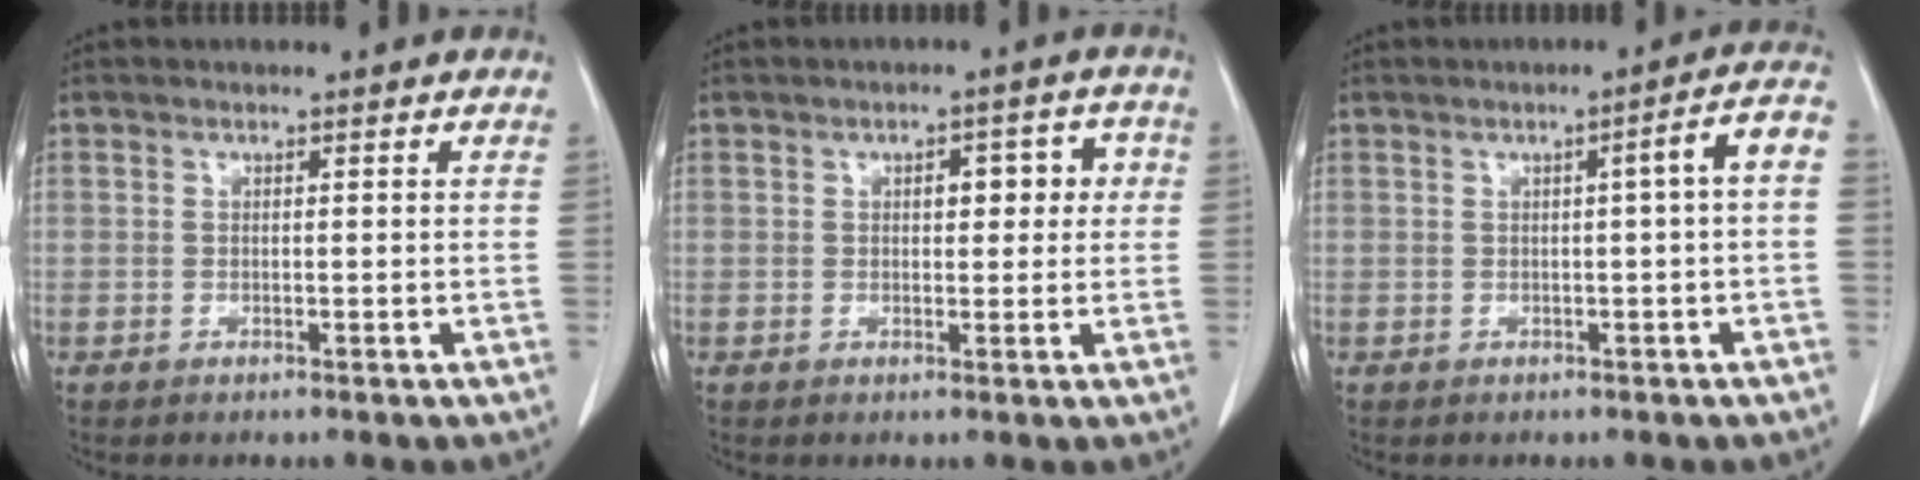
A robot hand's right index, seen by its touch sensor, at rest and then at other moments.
{"total": 4.8, "force": [1.0, 2.2, 4.1], "torque": [-0.050, 0.020, 0.012]}
{"total": 4.5, "force": [-0.1, -0.2, 4.5], "torque": [-0.058, 0.014, -0.001]}